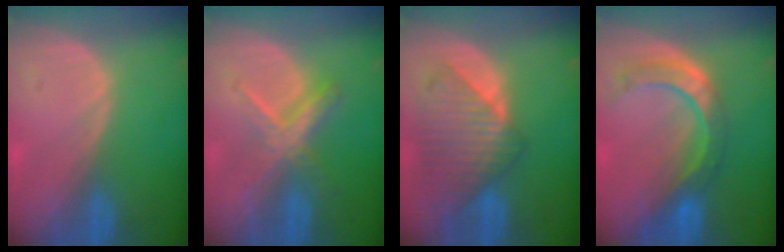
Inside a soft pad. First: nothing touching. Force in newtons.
{"total": 5.5, "press": 5.3, "slide": 1.7}
{"total": 8.9, "press": 8.0, "slide": 3.7}
{"total": 8.5, "press": 7.2, "slide": 4.6}